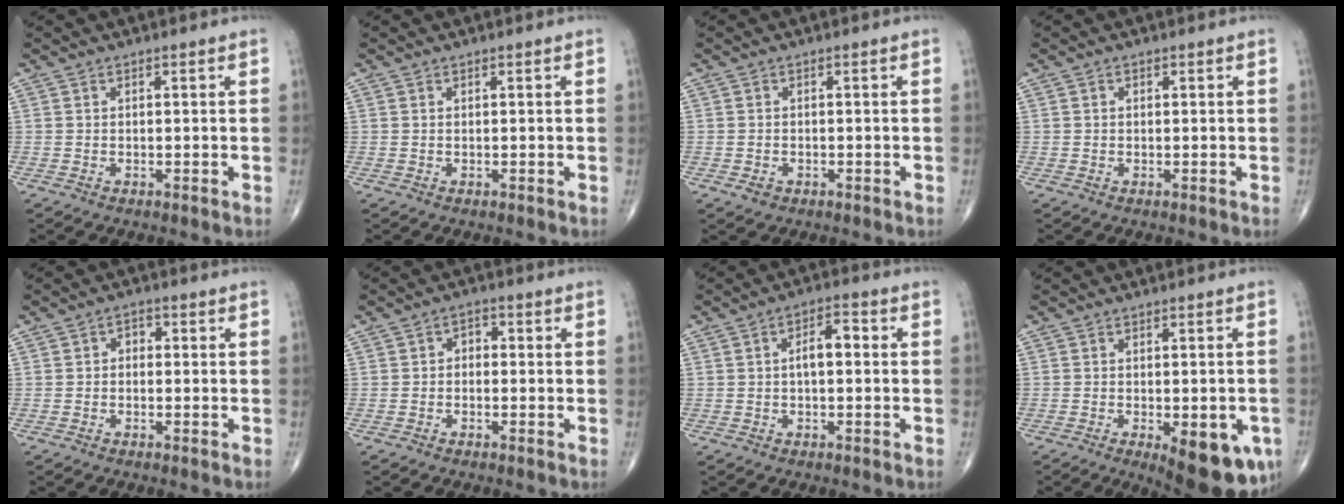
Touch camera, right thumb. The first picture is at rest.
{"total": 0.0}
{"total": 1.5, "force": [-0.7, 1.2, 0.7], "torque": [-0.006, 0.004, -0.009]}
{"total": 0.0}
{"total": 2.1, "force": [-0.2, 1.6, 1.3], "torque": [-0.003, 0.012, -0.014]}
{"total": 2.3, "force": [-0.4, 1.8, 1.5], "torque": [-0.006, 0.014, -0.019]}
{"total": 4.6, "force": [0.1, 2.2, 4.1], "torque": [-0.059, 0.017, -0.006]}
{"total": 13.7, "force": [-5.3, 5.4, 11.4], "torque": [-0.106, 0.000, -0.056]}